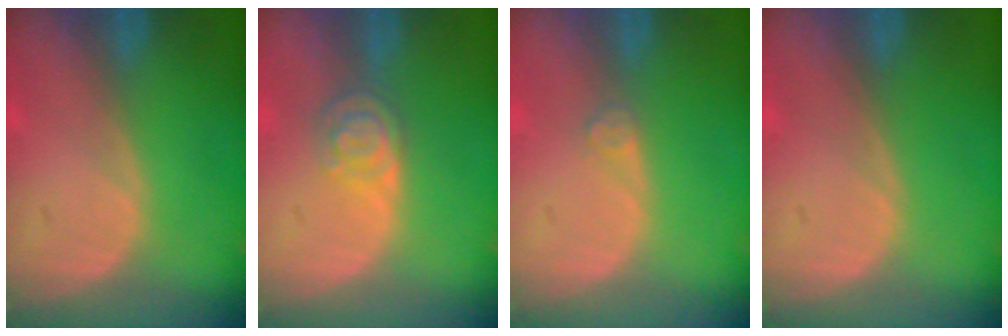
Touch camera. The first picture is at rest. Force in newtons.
{"total": 4.6, "press": 3.9, "slide": 2.4}
{"total": 1.2, "press": 1.2, "slide": 0.3}
{"total": 0.0}